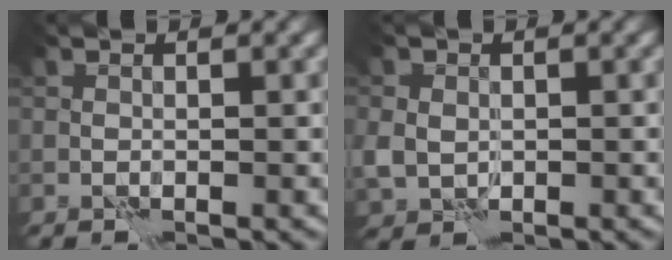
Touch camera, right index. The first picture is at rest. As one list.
[{"total": 3.0, "force": [-0.2, 2.5, 1.5], "torque": [-0.038, -0.007, -0.003]}]